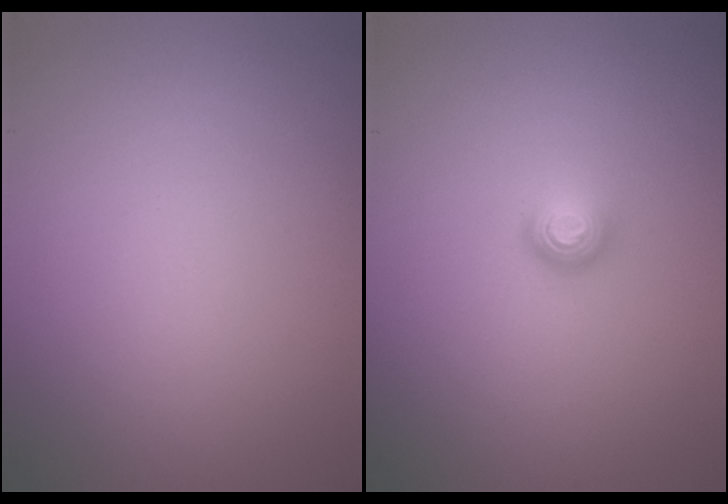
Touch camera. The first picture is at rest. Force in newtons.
{"total": 1.4, "press": 1.0, "slide": 1.0}